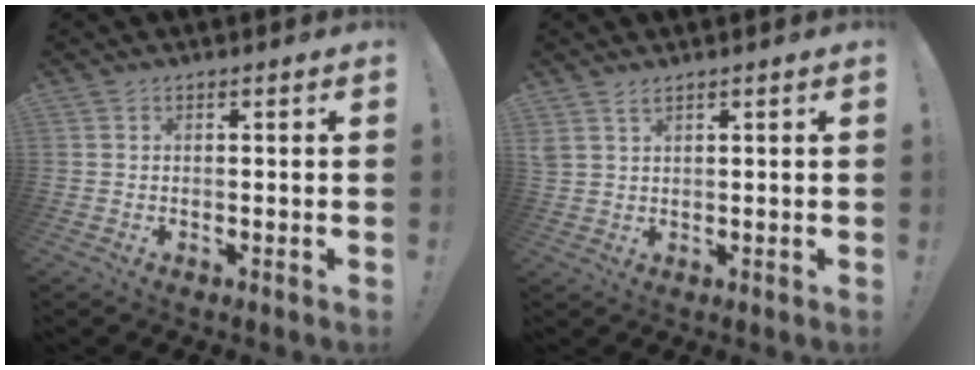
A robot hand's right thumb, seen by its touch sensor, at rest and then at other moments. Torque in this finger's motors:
{"motor_torque": [1.28, 1.29, 0.46, 0.42, 0.17]}